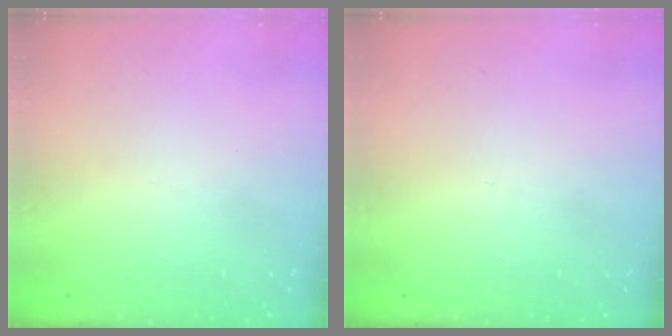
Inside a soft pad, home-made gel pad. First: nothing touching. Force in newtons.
{"total": 0.0}